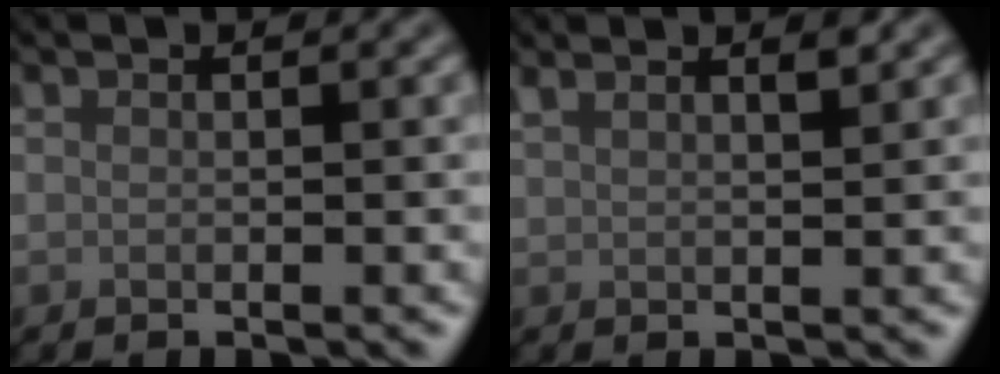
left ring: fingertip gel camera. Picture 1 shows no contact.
{"total": 2.5, "force": [1.8, 0.7, 1.5], "torque": [-0.009, 0.008, 0.018]}